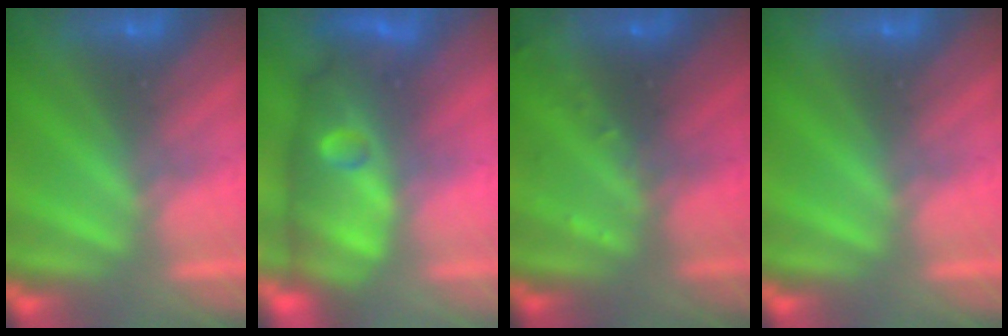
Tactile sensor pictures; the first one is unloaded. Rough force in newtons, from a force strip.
{"total": 7.4}
{"total": 2.7}
{"total": 0.0}